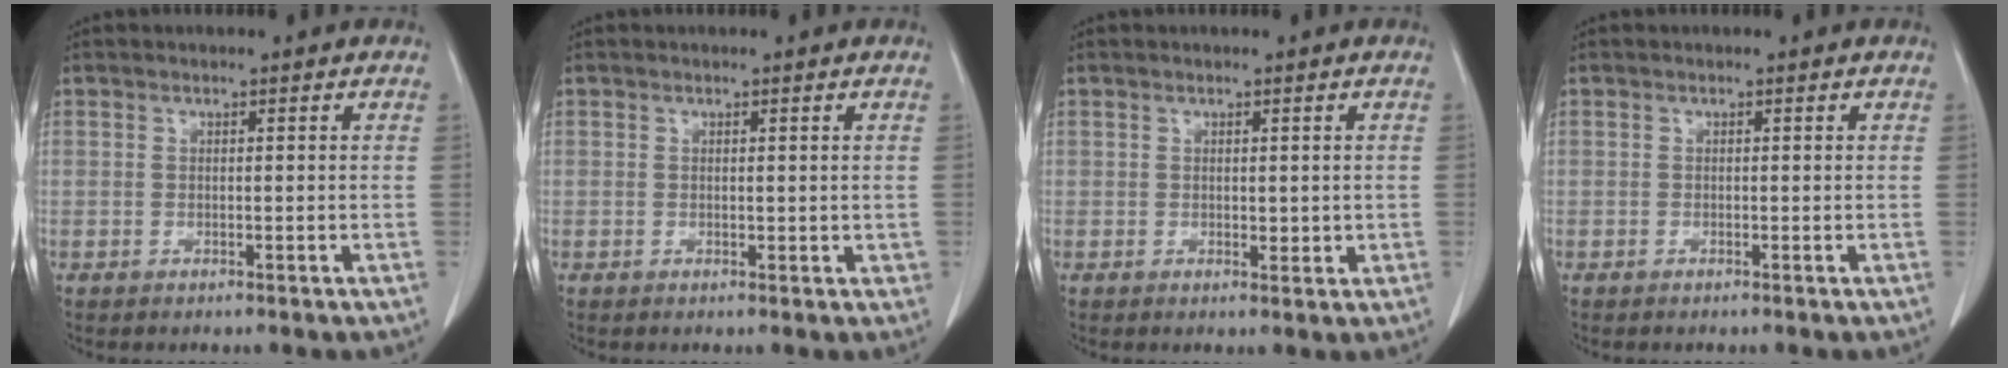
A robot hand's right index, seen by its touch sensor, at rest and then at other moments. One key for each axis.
{"total": 0.8, "fx": 0.2, "fy": 0.5, "fz": 0.6, "tx": -0.006, "ty": 0.002, "tz": 0.006}
{"total": 1.5, "fx": 0.1, "fy": 0.9, "fz": 1.2, "tx": -0.014, "ty": -0.003, "tz": 0.004}
{"total": 0.0}